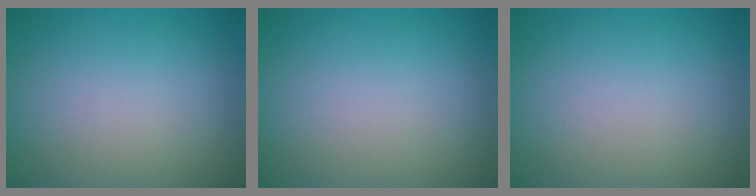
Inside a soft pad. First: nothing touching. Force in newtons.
{"total": 0.0}
{"total": 0.0}